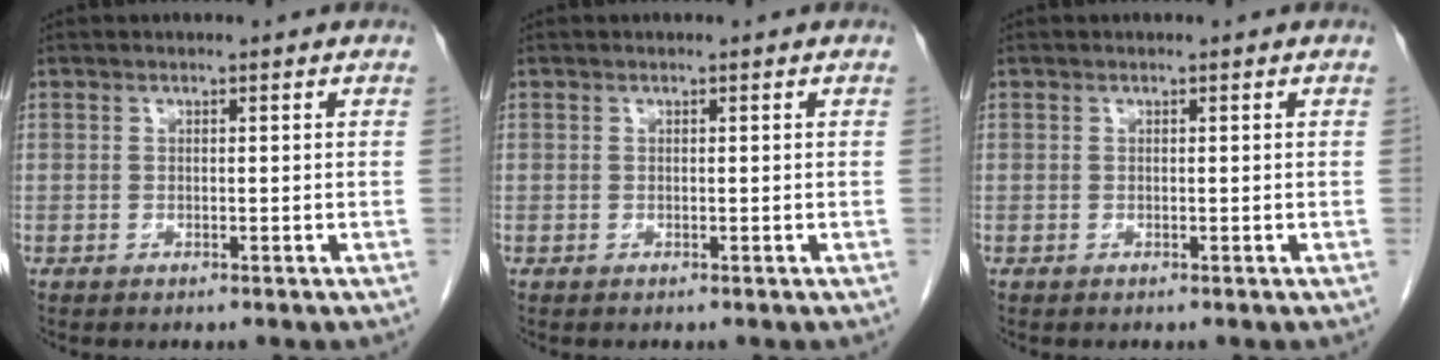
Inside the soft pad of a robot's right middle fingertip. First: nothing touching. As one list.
[{"total": 0.0}, {"total": 0.0}]